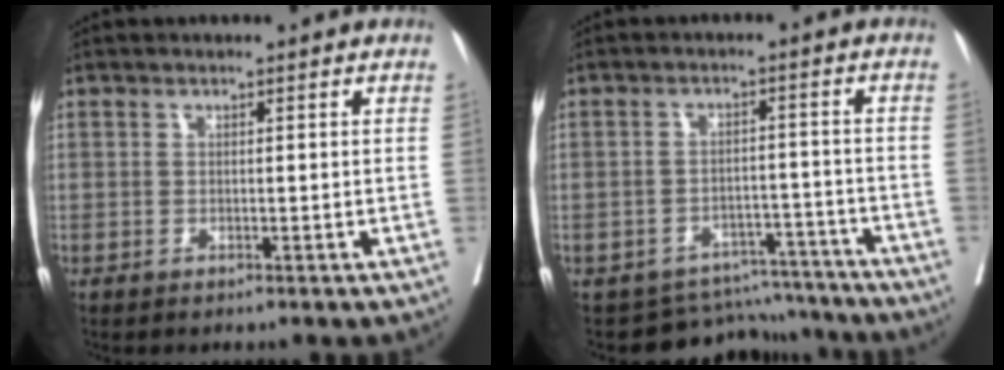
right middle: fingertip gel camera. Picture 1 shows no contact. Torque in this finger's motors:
{"motor_torque": [0.10, -0.26, -0.02, 0.00]}